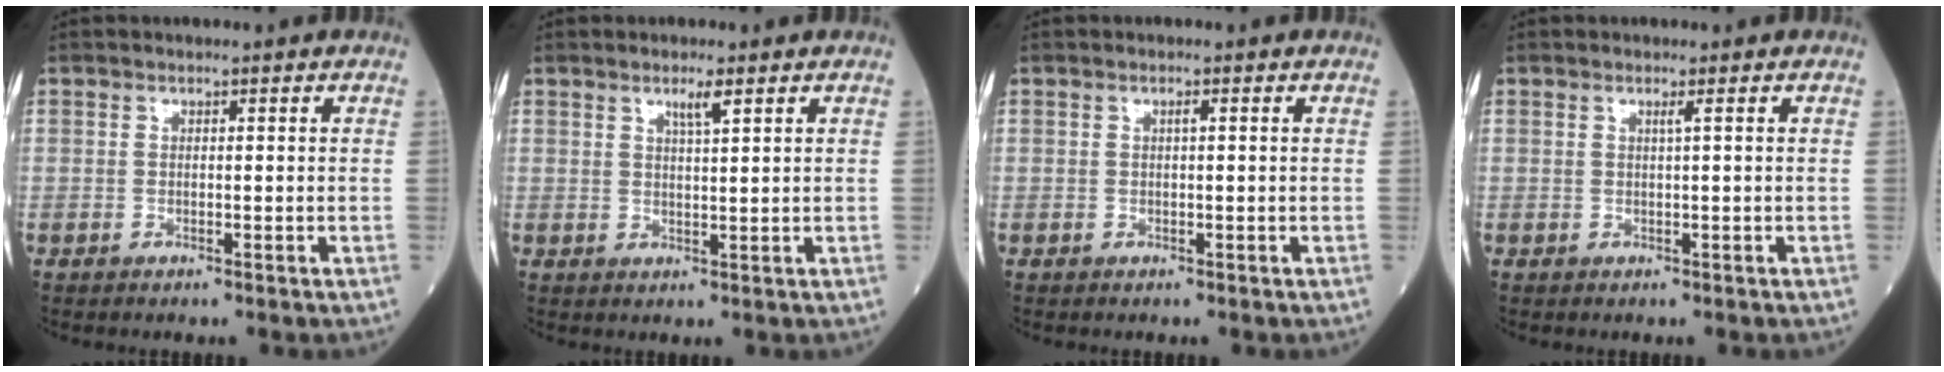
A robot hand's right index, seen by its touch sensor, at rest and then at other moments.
{"total": 2.7, "force": [1.7, 0.2, 2.0], "torque": [-0.040, -0.002, 0.030]}
{"total": 0.6, "force": [0.1, 0.1, 0.6], "torque": [-0.013, 0.002, 0.002]}
{"total": 0.6, "force": [0.2, -0.2, 0.5], "torque": [-0.015, -0.002, 0.006]}